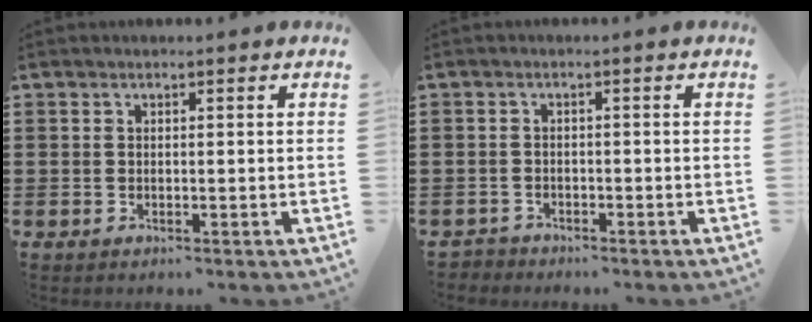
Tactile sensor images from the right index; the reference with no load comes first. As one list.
[{"total": 1.3, "force": [-1.2, 0.5, -0.1], "torque": [-0.002, 0.004, -0.030]}]